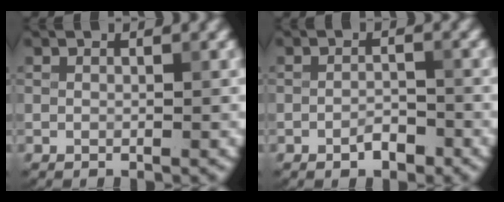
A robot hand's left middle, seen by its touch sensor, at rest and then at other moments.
{"total": 1.8, "force": [-1.1, 0.7, 1.2], "torque": [-0.020, 0.002, -0.022]}